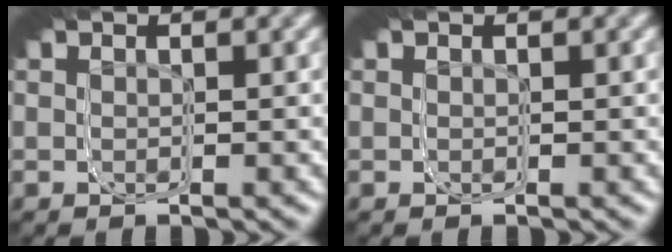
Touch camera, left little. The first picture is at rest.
{"total": 0.0}